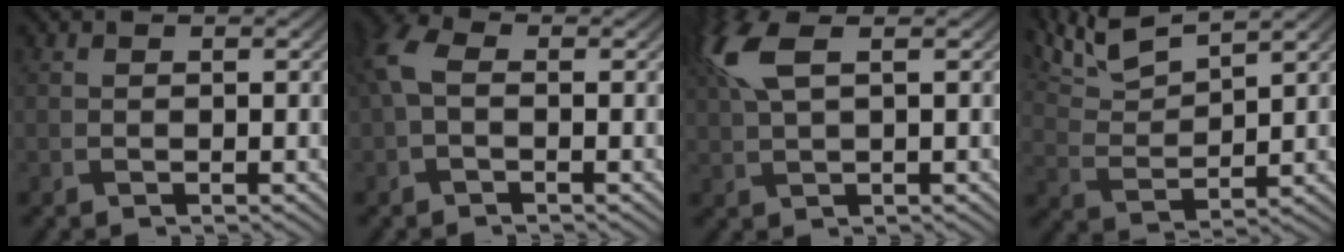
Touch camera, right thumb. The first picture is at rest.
{"total": 3.8, "force": [-0.4, 2.1, 3.1], "torque": [-0.083, 0.009, -0.019]}
{"total": 6.3, "force": [2.3, 2.2, 5.5], "torque": [-0.145, 0.019, 0.043]}
{"total": 7.9, "force": [6.3, 1.7, 4.5], "torque": [-0.102, 0.014, 0.126]}